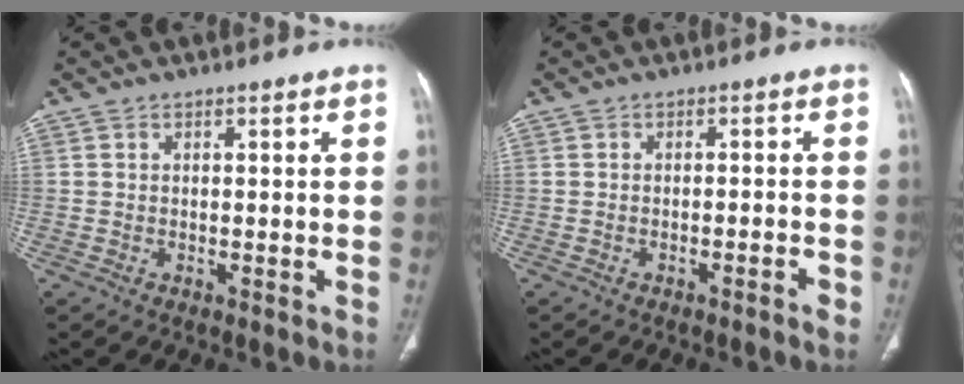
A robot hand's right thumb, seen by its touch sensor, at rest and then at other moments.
{"total": 1.7, "force": [-1.1, 0.3, 1.2], "torque": [-0.027, 0.009, -0.014]}